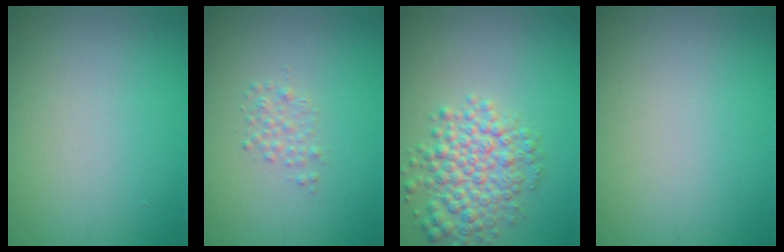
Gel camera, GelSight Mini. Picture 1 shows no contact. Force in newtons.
{"total": 1.2, "press": 1.2, "slide": 0.0}
{"total": 4.9, "press": 4.9, "slide": 0.1}
{"total": 0.0}